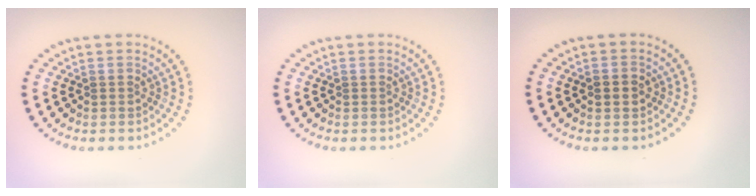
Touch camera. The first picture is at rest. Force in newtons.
{"total": 0.0}
{"total": 2.0, "press": 2.0, "slide": 0.1}